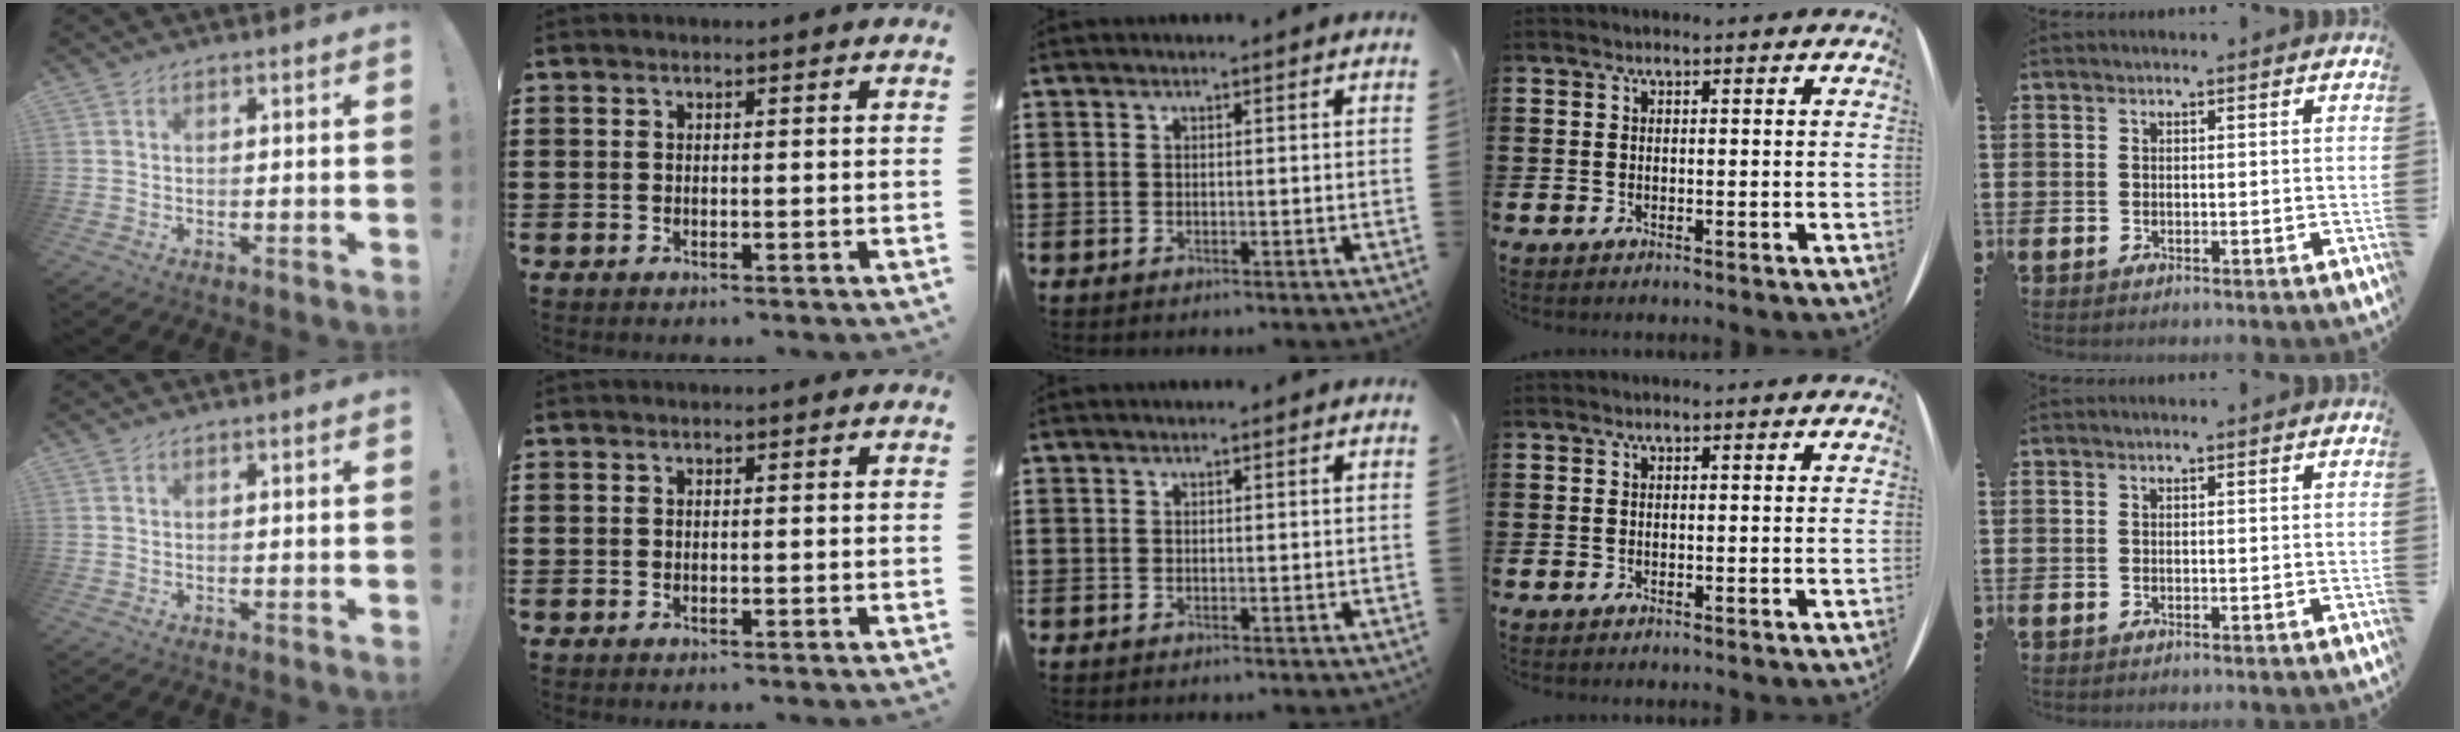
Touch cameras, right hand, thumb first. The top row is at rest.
{}